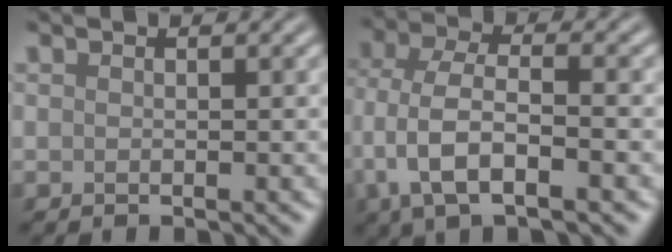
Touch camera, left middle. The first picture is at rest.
{"total": 6.6, "force": [-2.3, 3.0, 5.4], "torque": [-0.116, 0.002, -0.050]}